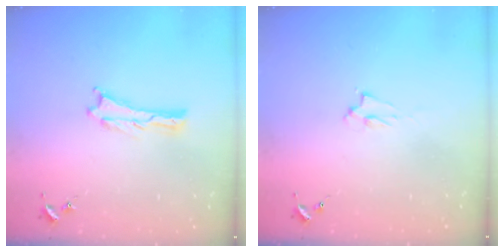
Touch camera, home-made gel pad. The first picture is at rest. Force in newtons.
{"total": 1.4, "press": 1.3, "slide": 0.3}